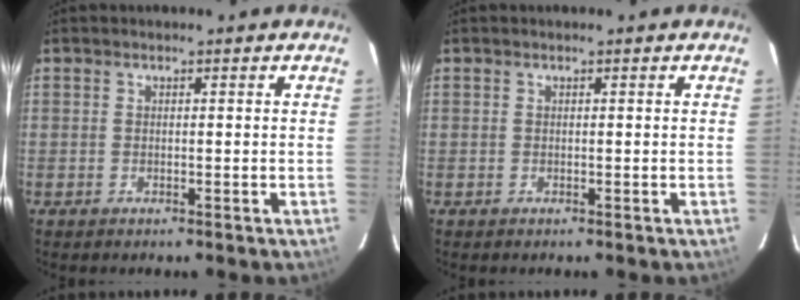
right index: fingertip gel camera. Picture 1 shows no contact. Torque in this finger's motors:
{"motor_torque": [0.00, 0.00, 0.00, 0.00]}